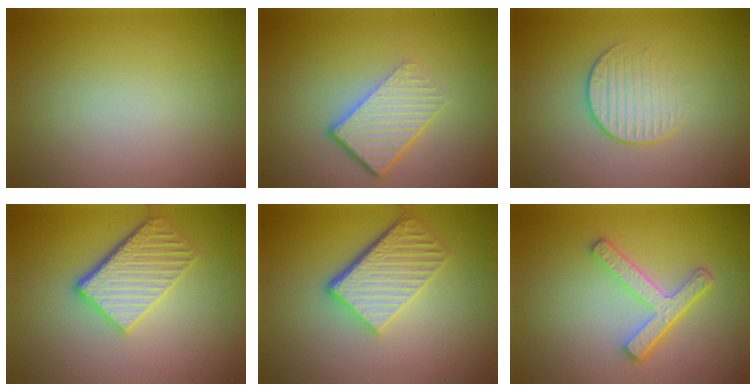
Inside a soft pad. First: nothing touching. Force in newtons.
{"total": 4.5, "press": 2.8, "slide": 3.5}
{"total": 2.0, "press": 1.4, "slide": 1.4}
{"total": 5.2, "press": 3.9, "slide": 3.4}
{"total": 5.7, "press": 3.9, "slide": 4.1}
{"total": 4.2, "press": 3.1, "slide": 2.8}